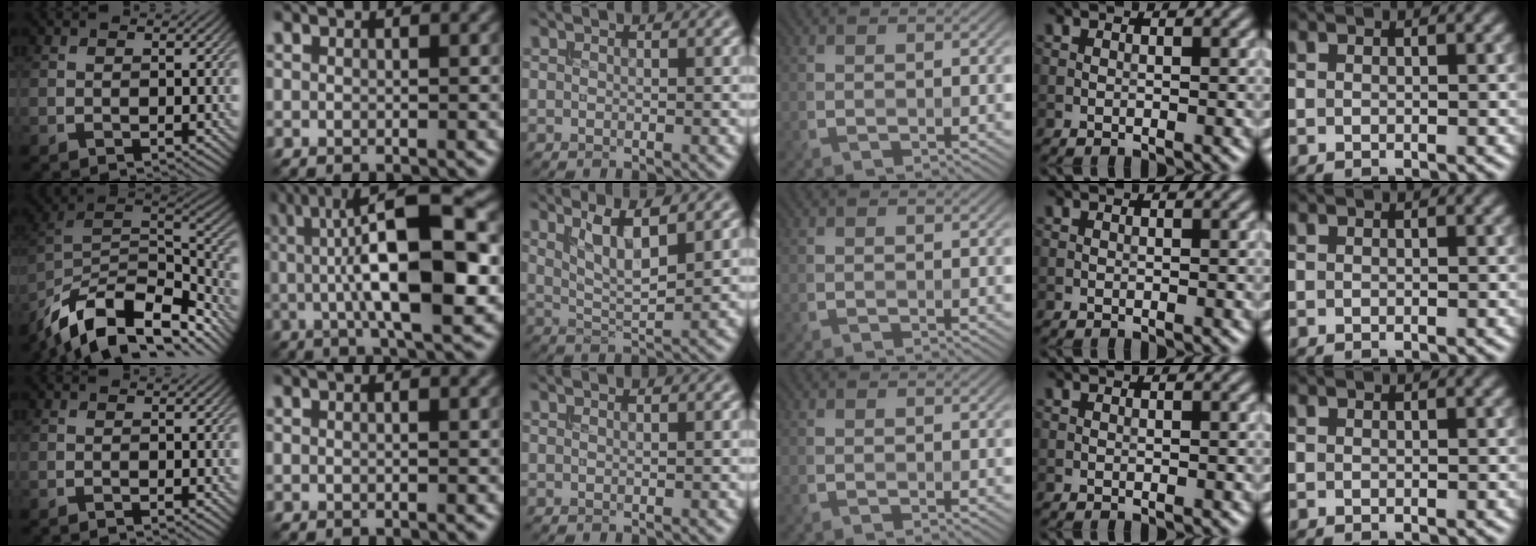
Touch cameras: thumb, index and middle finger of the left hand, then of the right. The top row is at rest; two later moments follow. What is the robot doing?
{"motion": "insert", "object": "bucket"}